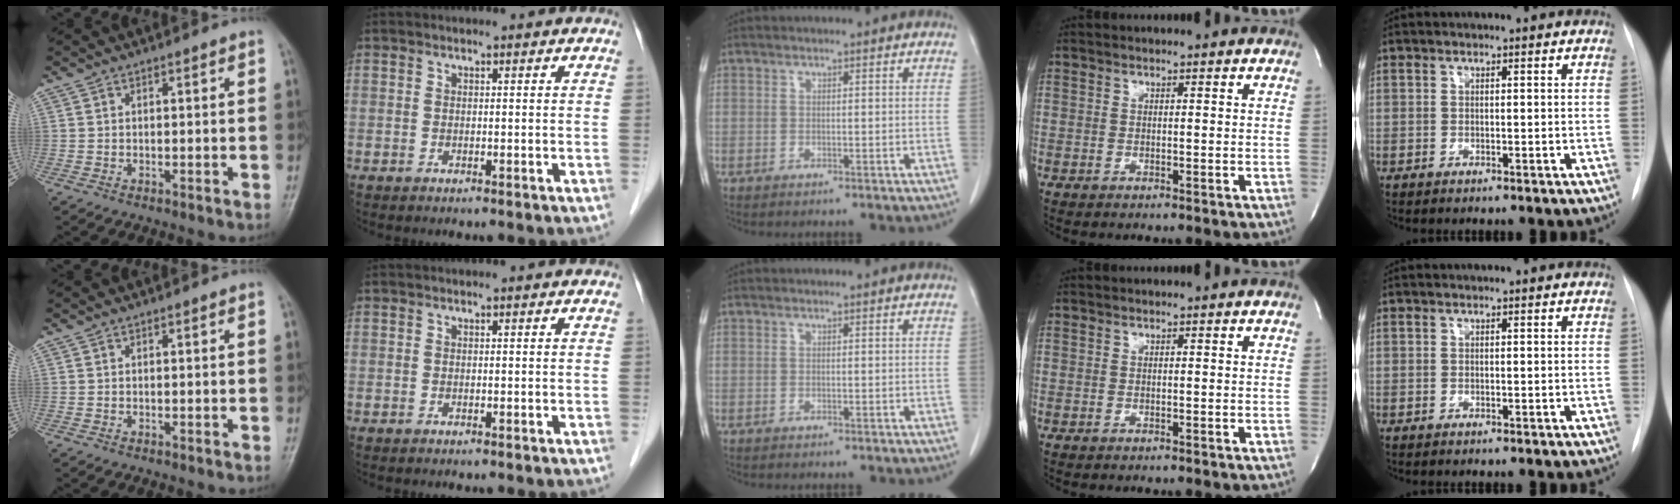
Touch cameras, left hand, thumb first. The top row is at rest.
{}